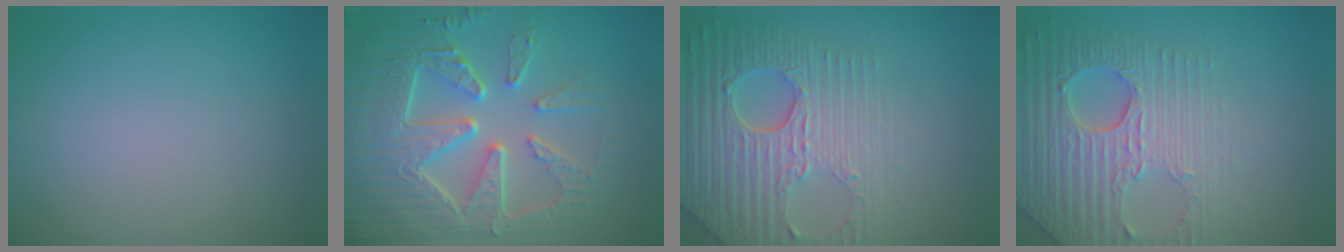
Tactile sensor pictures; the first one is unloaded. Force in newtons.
{"total": 9.2, "press": 6.6, "slide": 6.4}
{"total": 8.7, "press": 5.9, "slide": 6.4}
{"total": 6.6, "press": 5.4, "slide": 3.8}